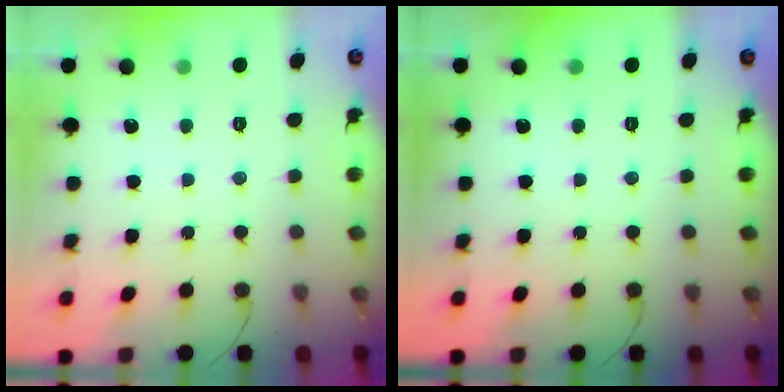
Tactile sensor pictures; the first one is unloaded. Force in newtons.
{"total": 0.0}